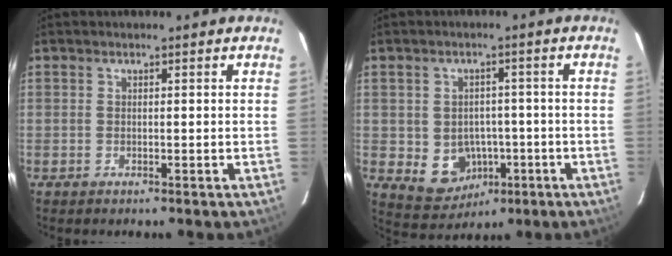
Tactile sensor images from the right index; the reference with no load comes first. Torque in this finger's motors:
{"motor_torque": [0.21, -0.12, 0.18, 0.01]}